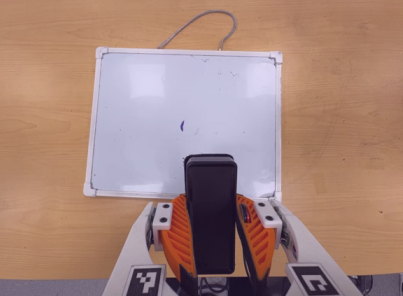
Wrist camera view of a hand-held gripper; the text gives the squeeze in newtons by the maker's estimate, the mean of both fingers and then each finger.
{"total": 7.2, "left": 5.8, "right": 8.6}